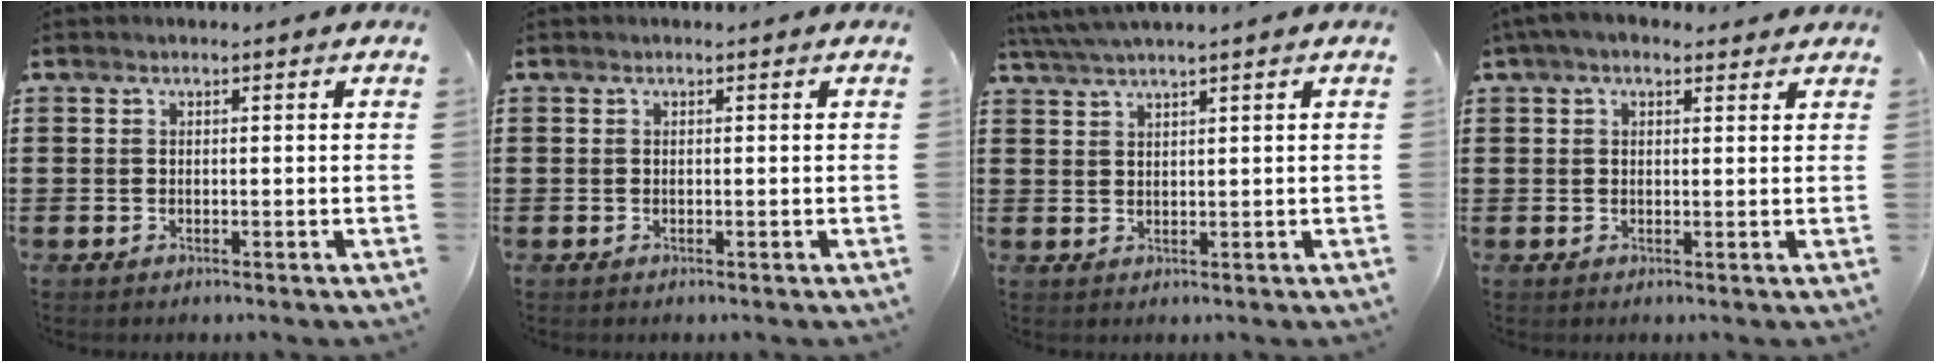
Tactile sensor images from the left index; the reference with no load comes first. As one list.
[{"total": 0.0}, {"total": 3.0, "force": [2.5, -0.4, 1.6], "torque": [-0.037, 0.000, 0.046]}, {"total": 3.1, "force": [2.1, 1.3, 1.9], "torque": [-0.042, 0.006, 0.038]}]